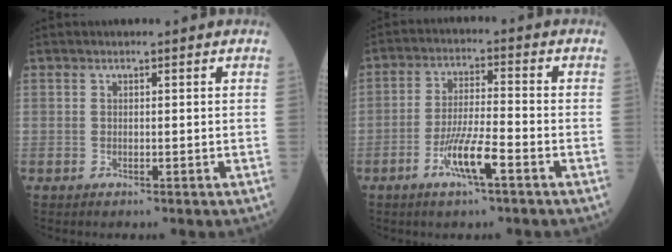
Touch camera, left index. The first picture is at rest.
{"total": 6.9, "force": [-3.6, 0.5, 5.8], "torque": [-0.116, -0.005, -0.070]}